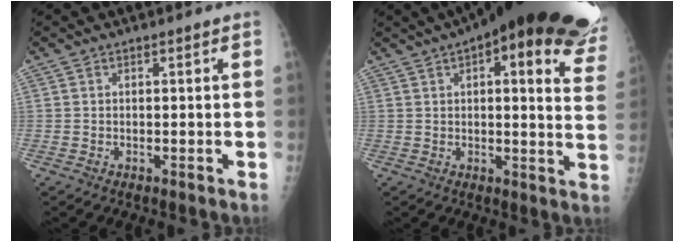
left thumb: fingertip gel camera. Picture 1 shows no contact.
{"total": 27.0, "force": [15.8, 8.0, 20.4], "torque": [-0.210, -0.011, 0.188]}